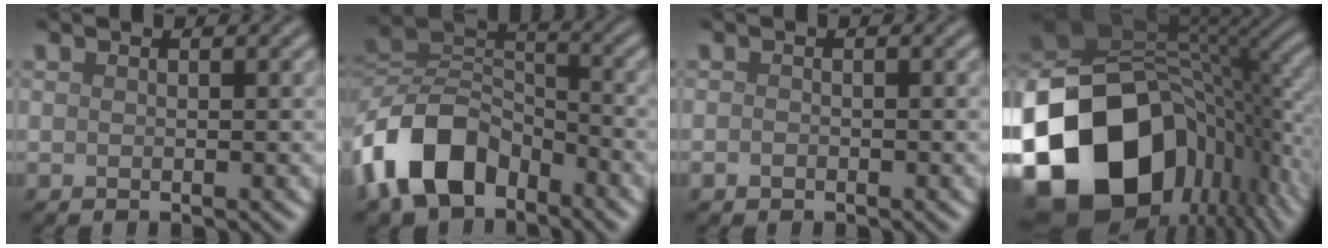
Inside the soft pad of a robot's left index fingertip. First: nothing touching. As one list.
[{"total": 10.2, "force": [-5.8, 6.3, 5.5], "torque": [-0.107, 0.003, -0.125]}, {"total": 0.6, "force": [-0.4, 0.4, 0.3], "torque": [-0.005, -0.003, -0.007]}, {"total": 19.6, "force": [-6.6, 13.8, 12.3], "torque": [-0.282, -0.038, -0.106]}]